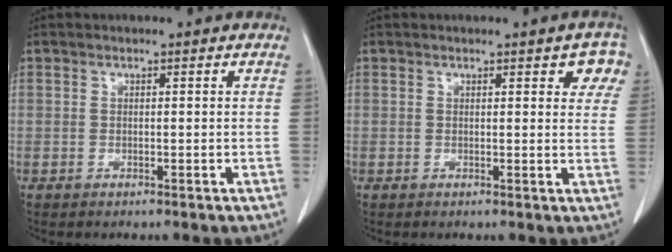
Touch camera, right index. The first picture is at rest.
{"total": 4.5, "force": [2.5, 1.7, 3.4], "torque": [-0.023, 0.002, 0.017]}